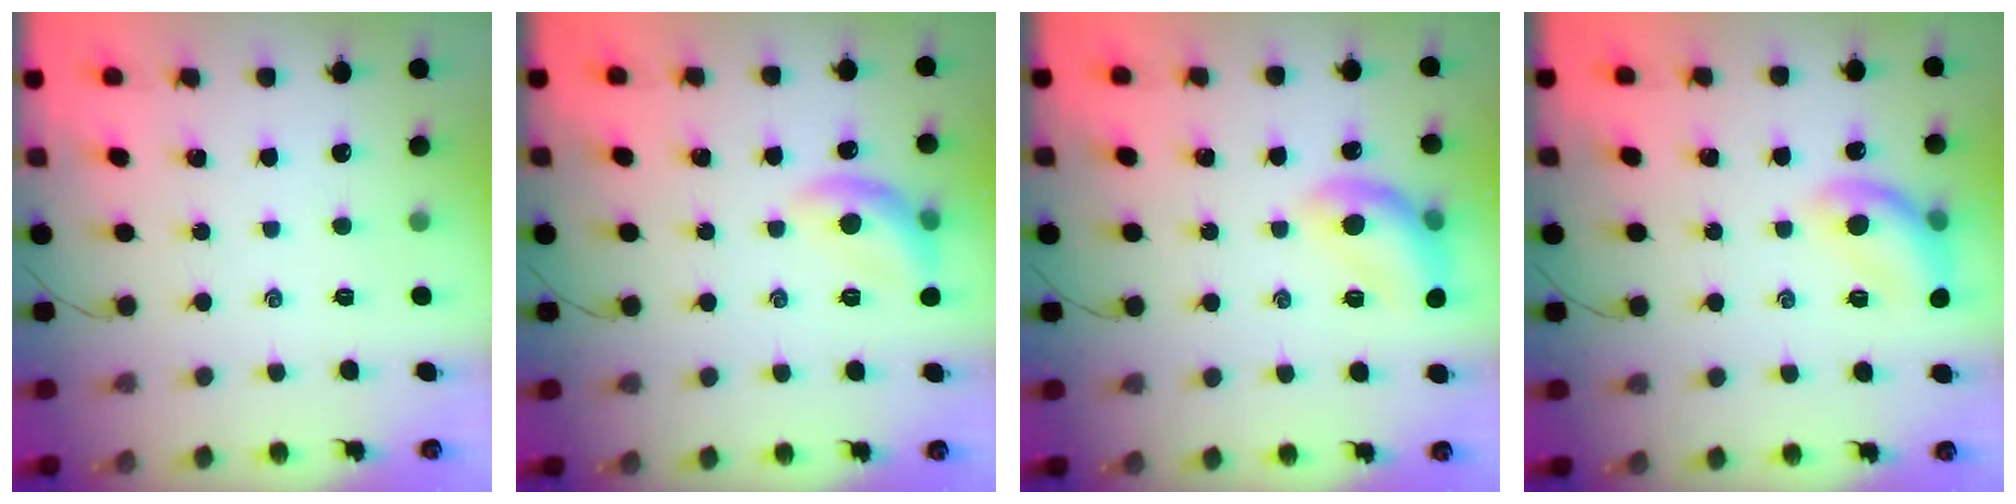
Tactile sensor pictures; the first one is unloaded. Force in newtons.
{"total": 10.8, "press": 10.8, "slide": 0.6}
{"total": 13.0, "press": 12.9, "slide": 1.0}
{"total": 13.9, "press": 13.9, "slide": 1.1}